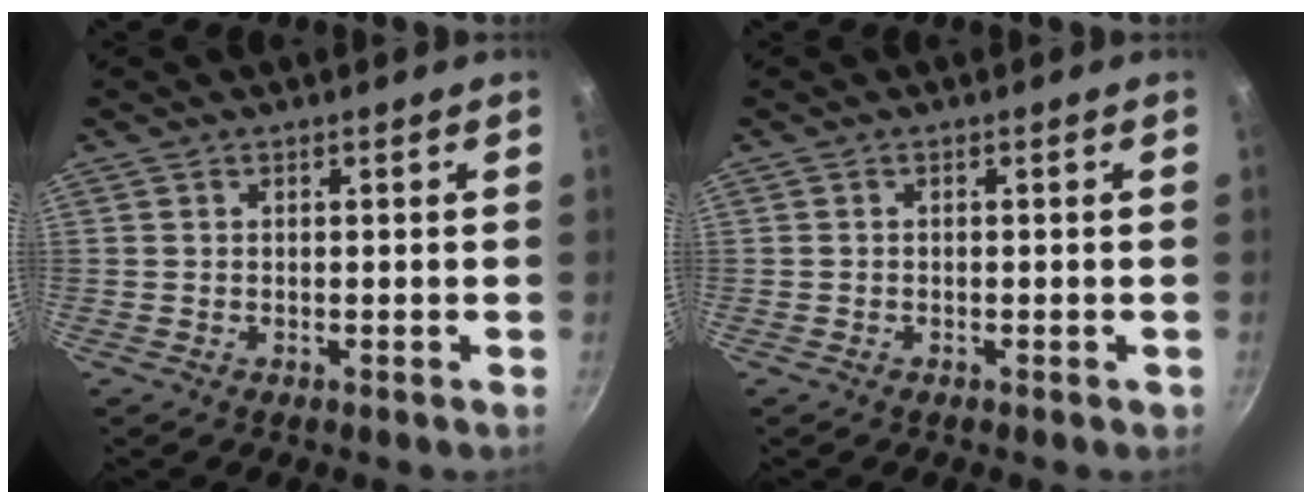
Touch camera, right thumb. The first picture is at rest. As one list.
[{"total": 0.6, "force": [-0.3, 0.4, 0.3], "torque": [-0.002, 0.002, -0.005]}]